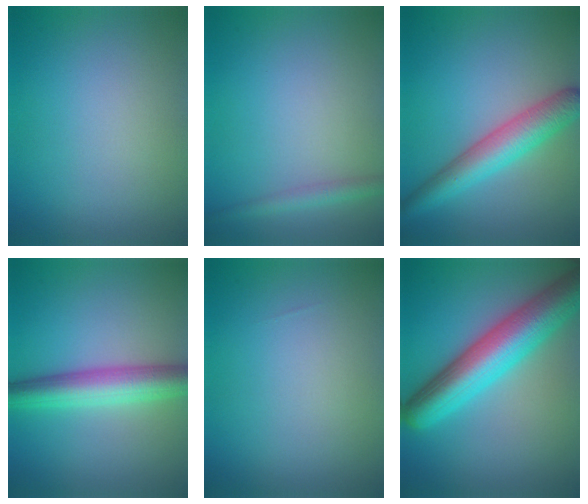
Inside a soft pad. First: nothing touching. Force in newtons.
{"total": 1.8, "press": 1.8, "slide": 0.1}
{"total": 5.4, "press": 5.4, "slide": 0.2}
{"total": 5.5, "press": 5.5, "slide": 0.1}
{"total": 0.0}
{"total": 9.3, "press": 9.3, "slide": 0.4}